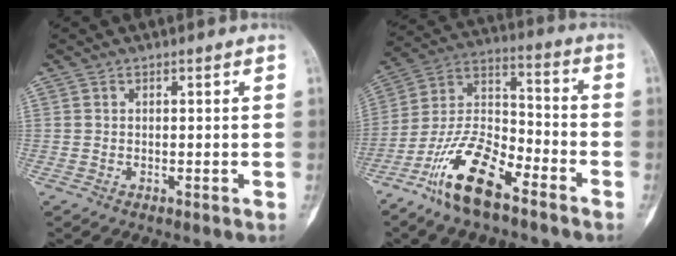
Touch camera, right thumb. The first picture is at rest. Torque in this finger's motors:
{"motor_torque": [0.39, 0.37, 1.62, -1.10, 0.14]}